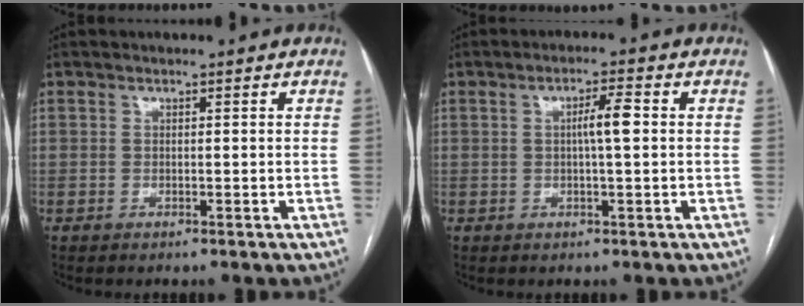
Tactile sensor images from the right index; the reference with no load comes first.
{"total": 3.7, "force": [0.3, 0.2, 3.7], "torque": [-0.064, 0.005, 0.004]}